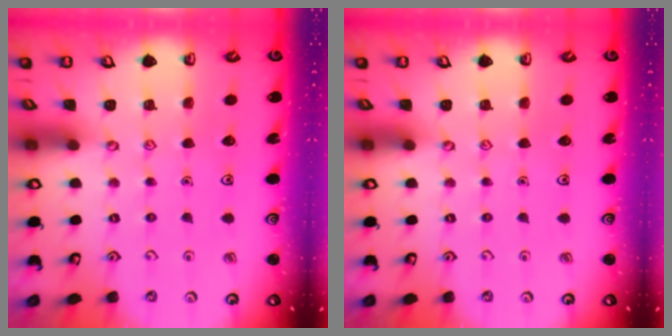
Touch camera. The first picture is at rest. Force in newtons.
{"total": 0.0}